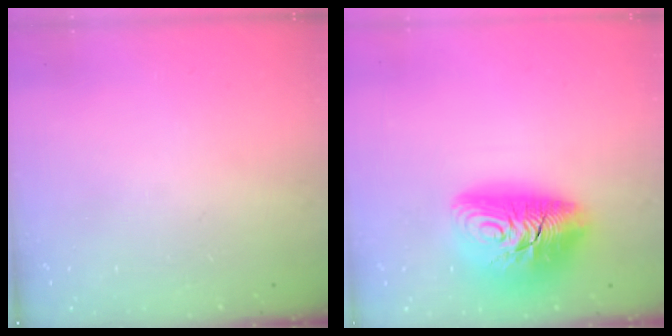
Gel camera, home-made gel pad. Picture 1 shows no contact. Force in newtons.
{"total": 17.3, "press": 17.2, "slide": 1.5}